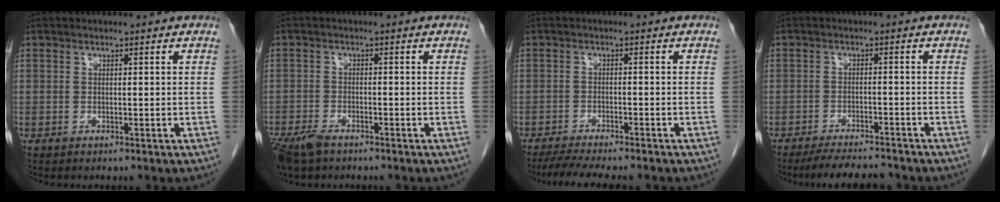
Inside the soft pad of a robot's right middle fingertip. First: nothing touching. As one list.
[{"total": 6.3, "force": [-4.6, 2.5, 3.4], "torque": [-0.066, -0.011, -0.081]}, {"total": 9.0, "force": [-7.8, 1.1, 4.4], "torque": [-0.063, -0.012, -0.119]}, {"total": 7.4, "force": [-6.8, 1.1, 2.6], "torque": [-0.038, -0.009, -0.107]}]